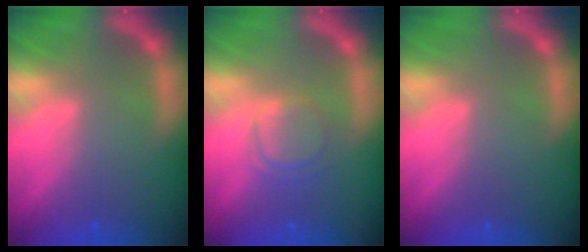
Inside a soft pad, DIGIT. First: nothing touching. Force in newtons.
{"total": 3.0}
{"total": 0.0}